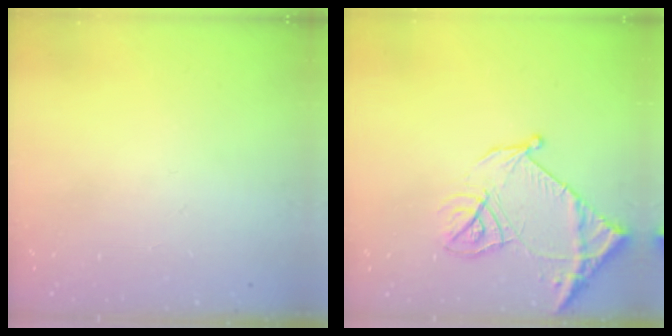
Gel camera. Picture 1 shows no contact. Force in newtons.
{"total": 14.4, "press": 14.3, "slide": 1.6}